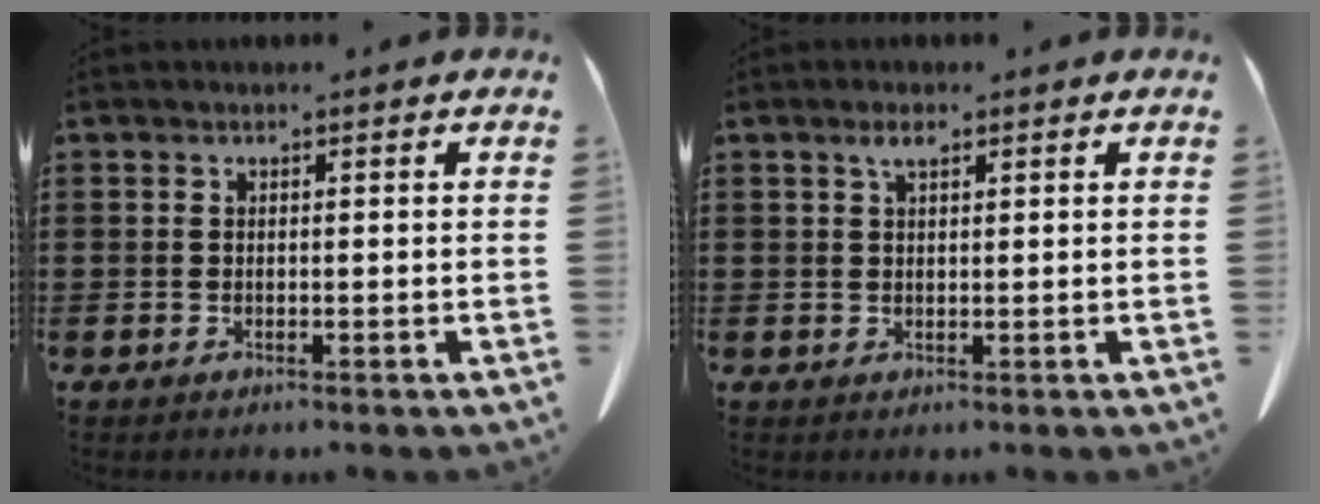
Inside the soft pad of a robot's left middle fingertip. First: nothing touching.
{"total": 2.1, "force": [1.2, 0.6, 1.6], "torque": [-0.034, 0.002, 0.020]}